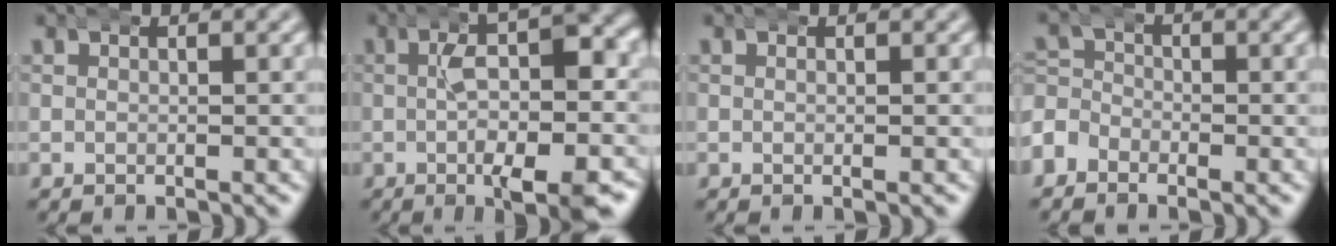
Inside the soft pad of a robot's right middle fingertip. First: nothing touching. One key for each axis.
{"total": 6.7, "fx": -1.3, "fy": 1.9, "fz": 6.3, "tx": -0.080, "ty": -0.003, "tz": -0.026}
{"total": 0.5, "fx": 0.3, "fy": -0.1, "fz": 0.4, "tx": -0.001, "ty": 0.006, "tz": -0.002}
{"total": 3.7, "fx": -1.2, "fy": 3.4, "fz": 0.8, "tx": -0.032, "ty": -0.015, "tz": -0.031}